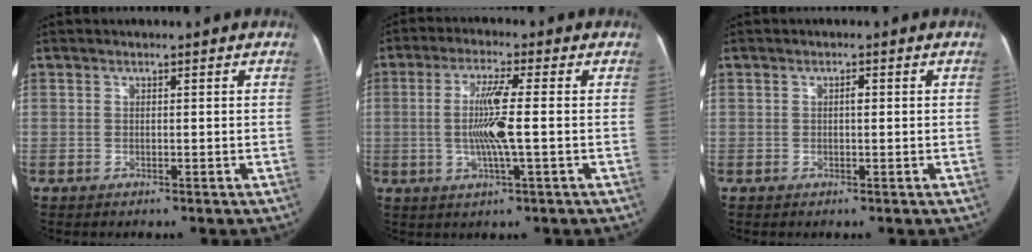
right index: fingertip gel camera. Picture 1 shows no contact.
{"total": 7.7, "force": [-0.5, 0.0, 7.7], "torque": [-0.151, -0.001, -0.012]}
{"total": 1.0, "force": [0.1, 0.4, 0.9], "torque": [-0.015, 0.003, 0.001]}